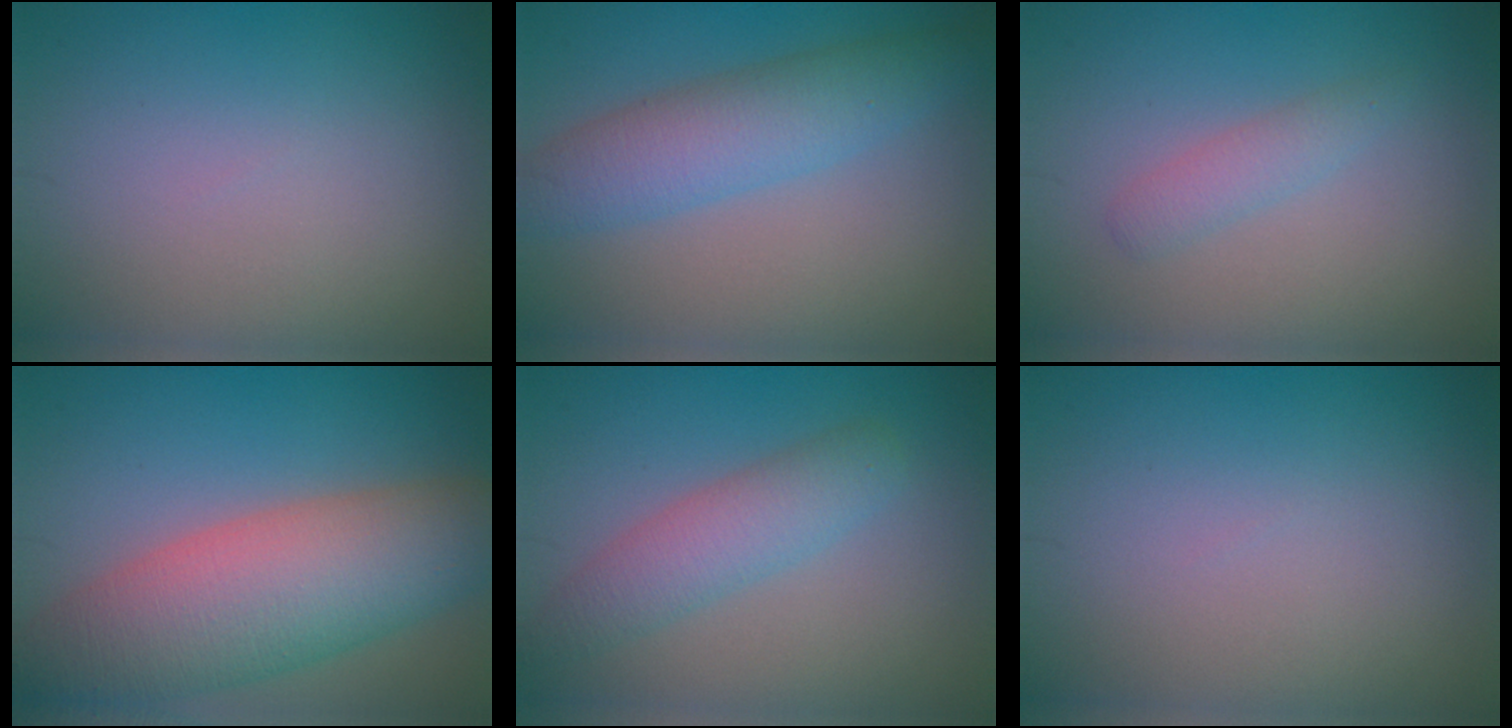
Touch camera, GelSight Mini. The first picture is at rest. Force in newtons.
{"total": 5.2, "press": 5.2, "slide": 0.1}
{"total": 1.7, "press": 1.7, "slide": 0.0}
{"total": 10.5, "press": 10.4, "slide": 0.7}
{"total": 3.7, "press": 3.7, "slide": 0.1}
{"total": 0.0}